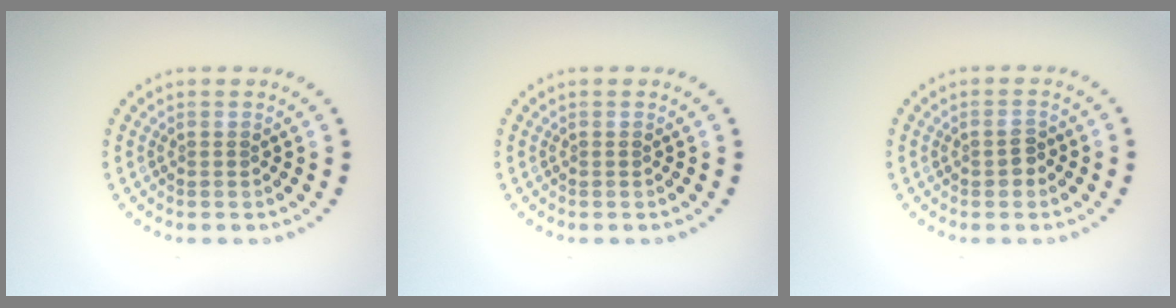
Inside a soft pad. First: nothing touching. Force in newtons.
{"total": 0.0}
{"total": 1.3, "press": 1.3, "slide": 0.1}